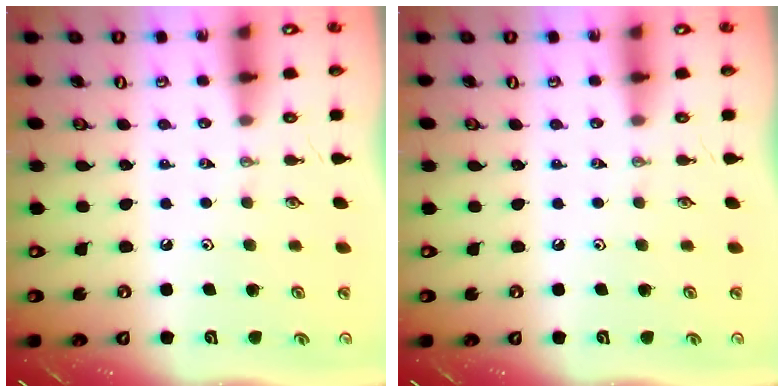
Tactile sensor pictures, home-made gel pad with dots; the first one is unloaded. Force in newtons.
{"total": 0.0}